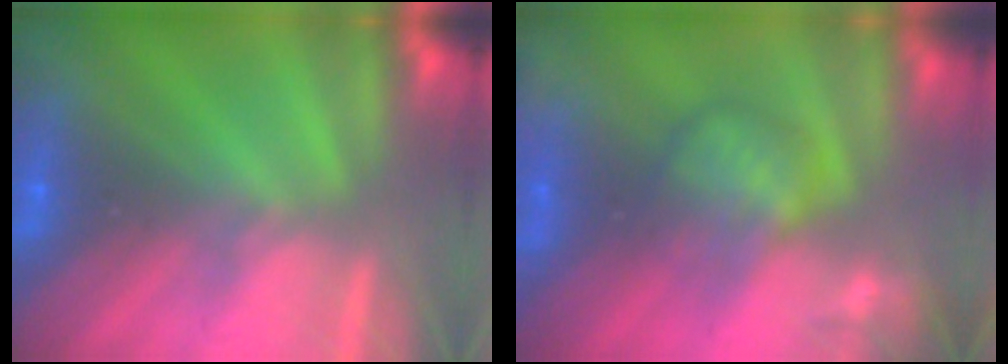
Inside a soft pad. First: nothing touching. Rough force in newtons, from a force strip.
{"total": 4.5}